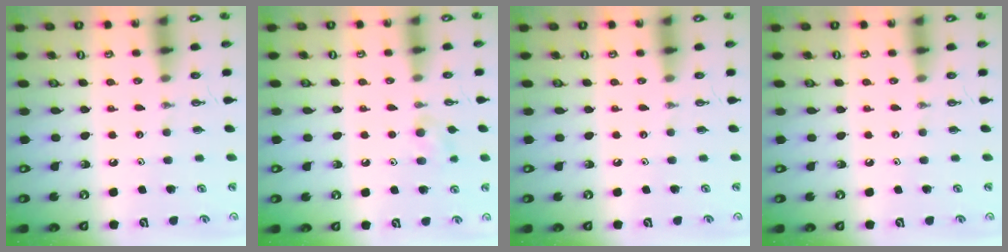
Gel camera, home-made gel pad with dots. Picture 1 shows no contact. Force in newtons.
{"total": 6.0, "press": 5.9, "slide": 1.3}
{"total": 0.0}
{"total": 0.0}